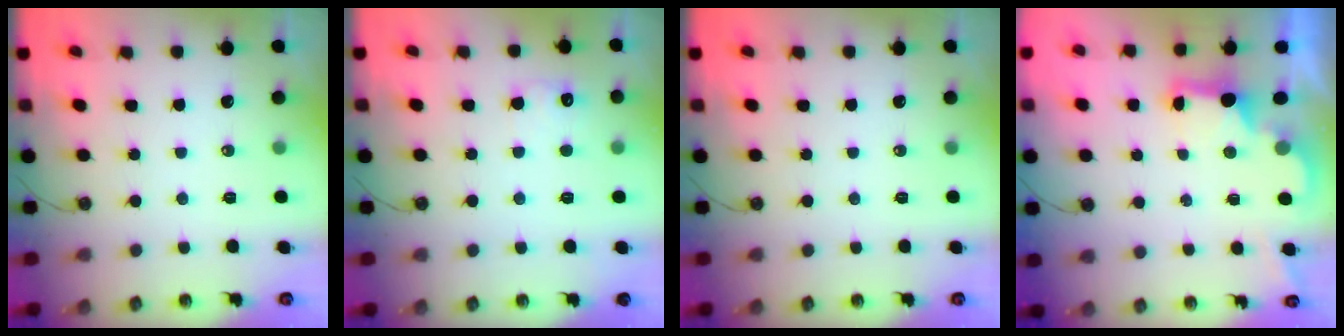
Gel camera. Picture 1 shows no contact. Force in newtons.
{"total": 6.4, "press": 6.3, "slide": 1.2}
{"total": 0.0}
{"total": 2.4, "press": 2.3, "slide": 0.7}